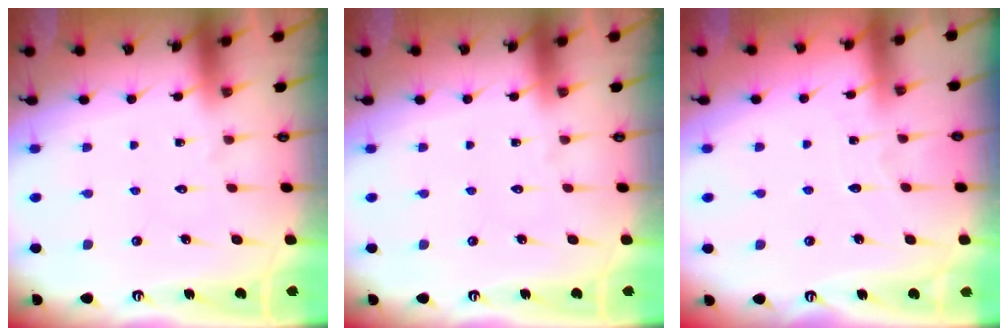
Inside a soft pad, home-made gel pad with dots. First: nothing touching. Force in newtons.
{"total": 0.0}
{"total": 2.1, "press": 2.1, "slide": 0.3}